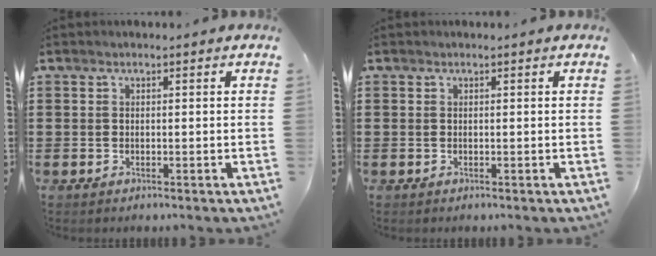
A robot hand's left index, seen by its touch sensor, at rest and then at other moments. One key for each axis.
{"total": 0.0}